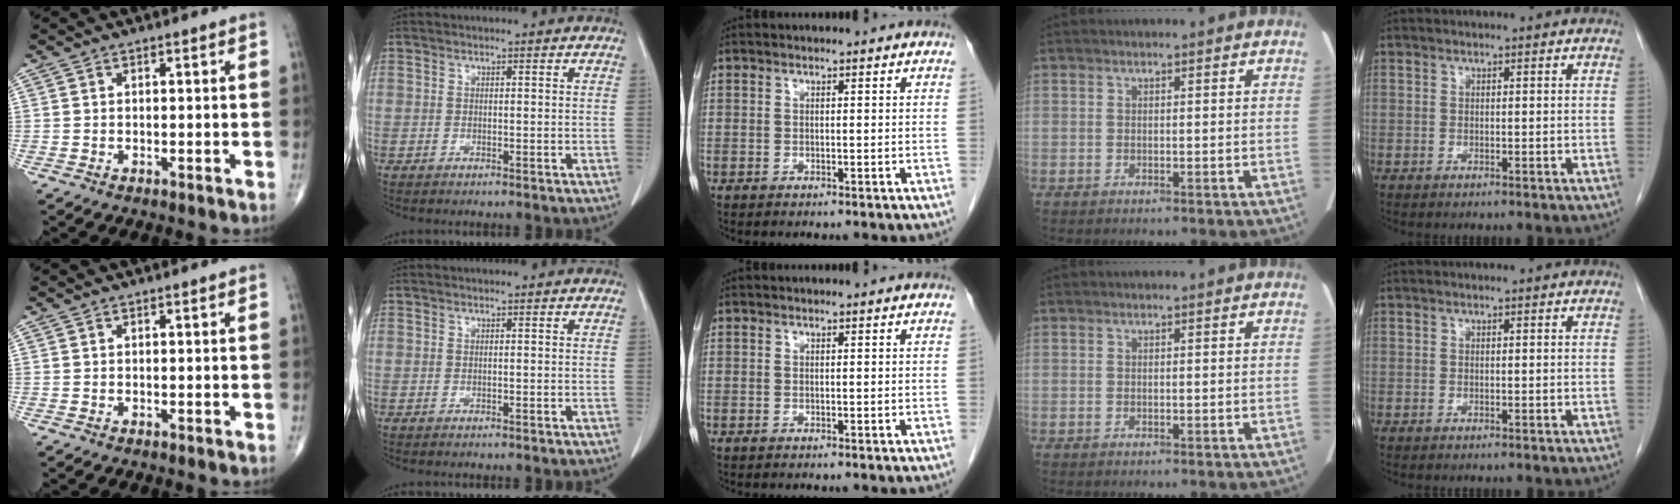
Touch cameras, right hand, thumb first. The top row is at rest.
{}